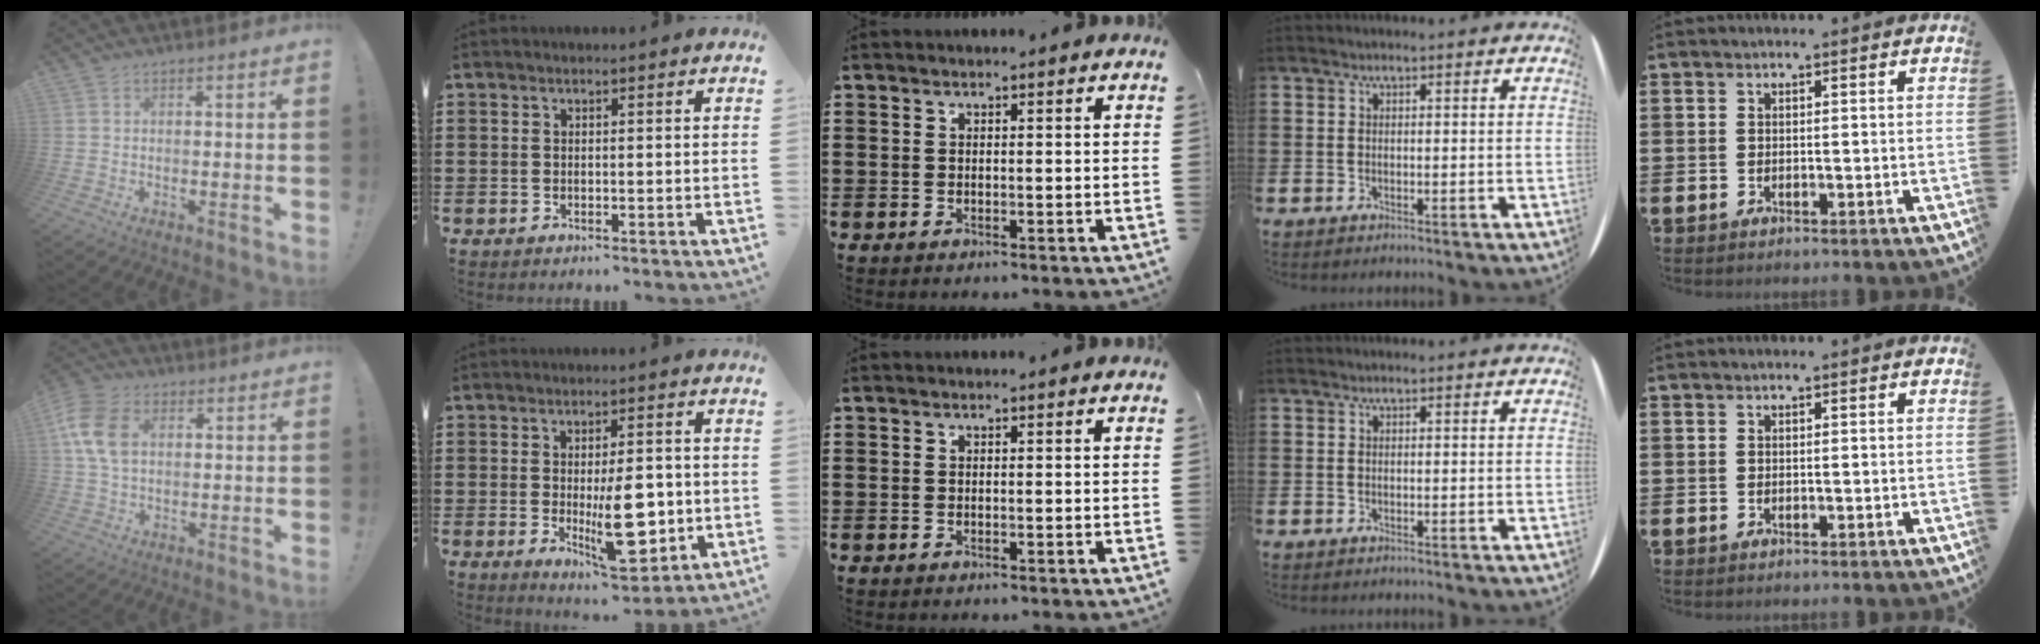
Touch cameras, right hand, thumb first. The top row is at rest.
{"thumb": {"total": 11.5, "force": [2.9, 7.9, 7.9], "torque": [-0.163, 0.010, 0.056]}, "index": {"total": 10.4, "force": [-1.2, 4.3, 9.4], "torque": [-0.138, -0.017, -0.018]}}